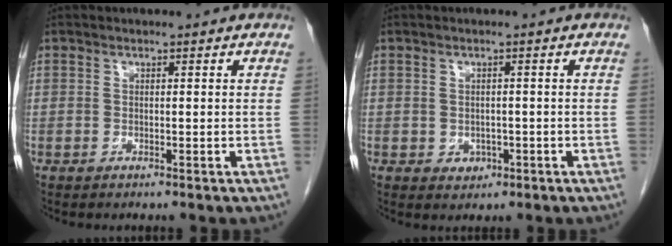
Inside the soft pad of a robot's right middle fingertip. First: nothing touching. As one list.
[{"total": 1.9, "force": [-0.6, 1.6, 0.8], "torque": [-0.008, 0.004, -0.002]}]